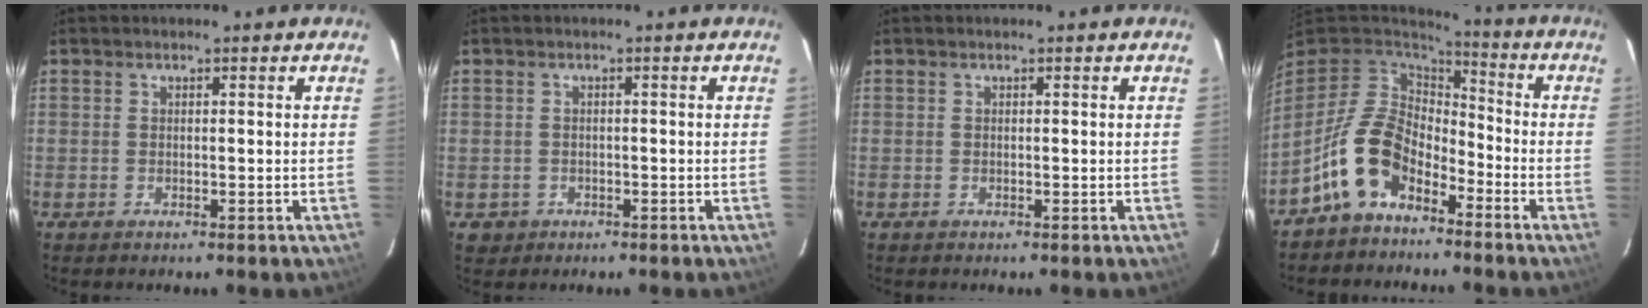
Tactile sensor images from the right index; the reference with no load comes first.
{"total": 2.4, "force": [-0.7, 2.3, 0.4], "torque": [-0.012, 0.002, -0.004]}
{"total": 0.0}
{"total": 12.0, "force": [-6.7, 7.4, 6.6], "torque": [-0.138, 0.020, -0.127]}